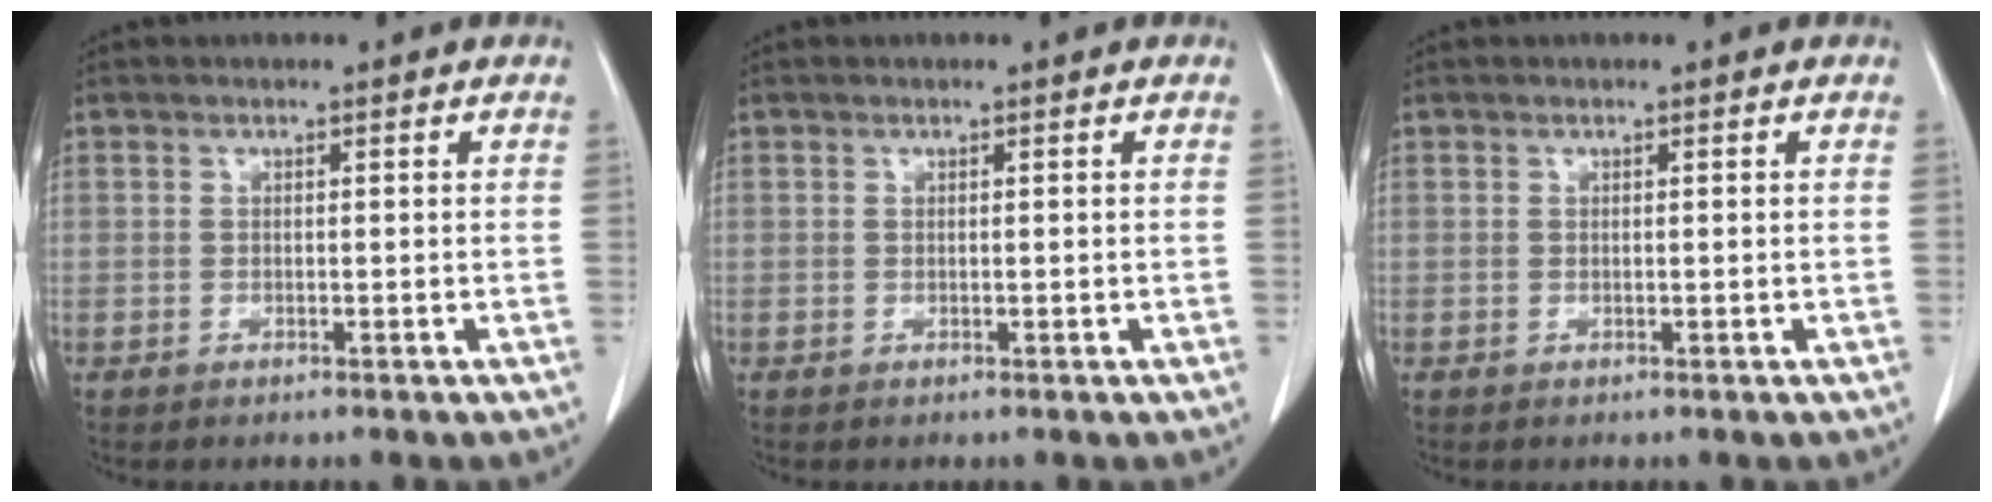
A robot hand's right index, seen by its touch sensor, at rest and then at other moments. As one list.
[{"total": 0.0}, {"total": 0.0}]